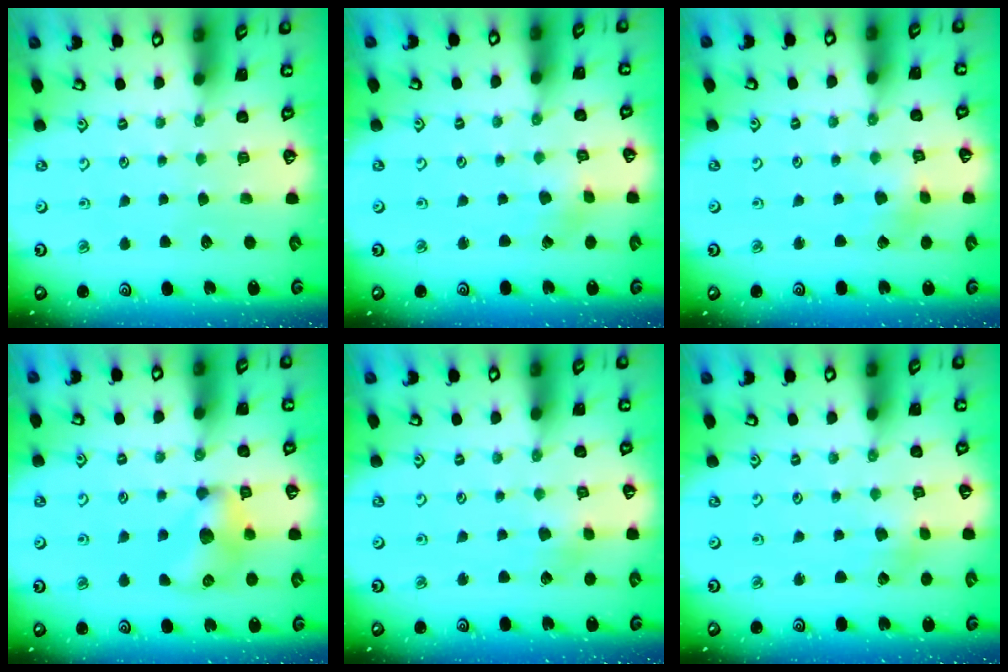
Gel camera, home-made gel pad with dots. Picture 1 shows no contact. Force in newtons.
{"total": 0.9, "press": 0.9, "slide": 0.1}
{"total": 2.1, "press": 2.1, "slide": 0.2}
{"total": 12.1, "press": 12.0, "slide": 1.0}
{"total": 2.9, "press": 2.9, "slide": 0.4}
{"total": 0.8, "press": 0.8, "slide": 0.2}